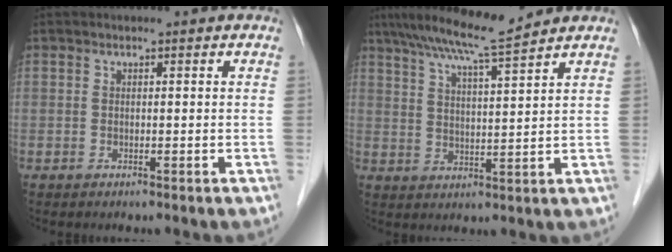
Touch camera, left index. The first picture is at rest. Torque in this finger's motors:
{"motor_torque": [0.75, -0.83, 0.27, 0.04]}